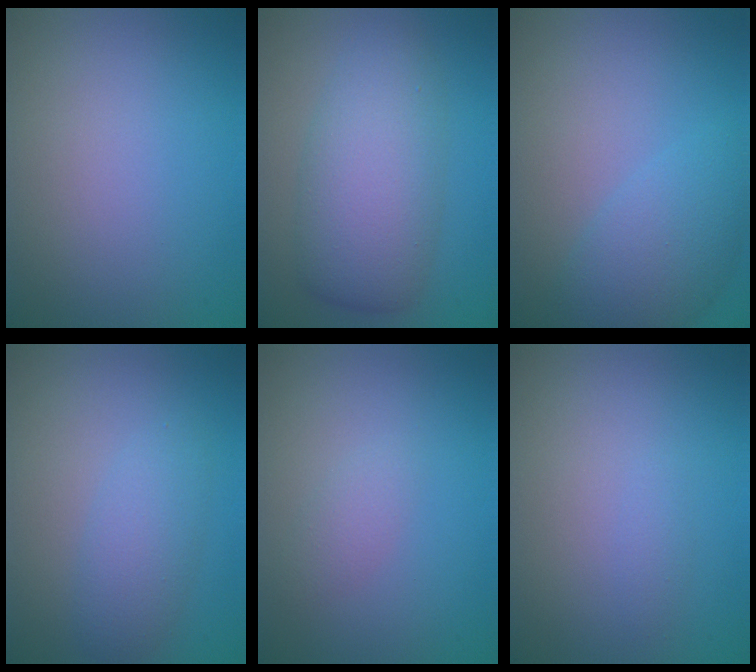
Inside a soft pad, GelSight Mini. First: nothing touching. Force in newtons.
{"total": 6.7, "press": 6.7, "slide": 0.0}
{"total": 4.4, "press": 4.4, "slide": 0.3}
{"total": 2.7, "press": 2.7, "slide": 0.1}
{"total": 1.2, "press": 1.2, "slide": 0.0}
{"total": 0.6, "press": 0.6, "slide": 0.0}